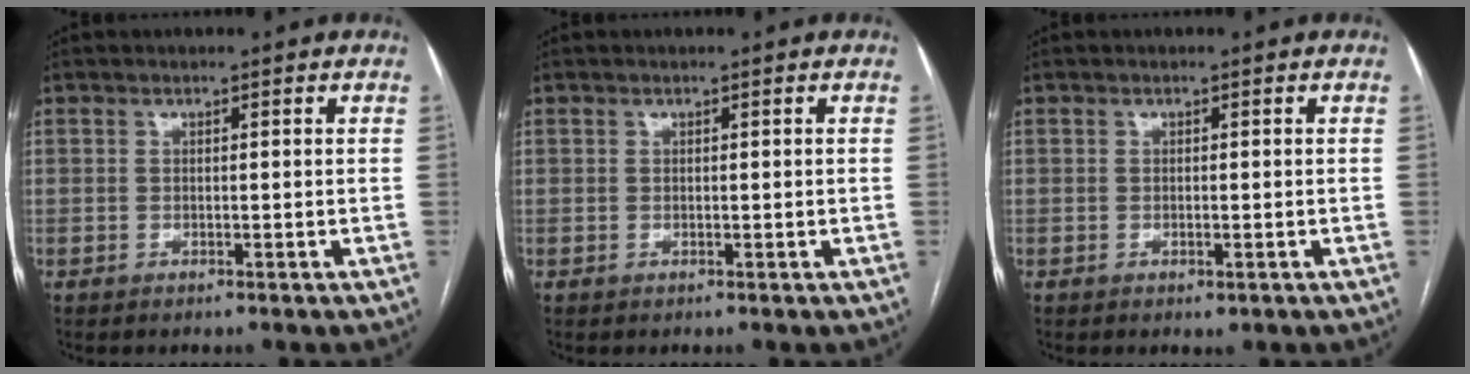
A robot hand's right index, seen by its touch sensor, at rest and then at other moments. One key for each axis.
{"total": 0.0}
{"total": 0.9, "fx": -0.4, "fy": 0.3, "fz": 0.7, "tx": -0.008, "ty": -0.003, "tz": -0.002}